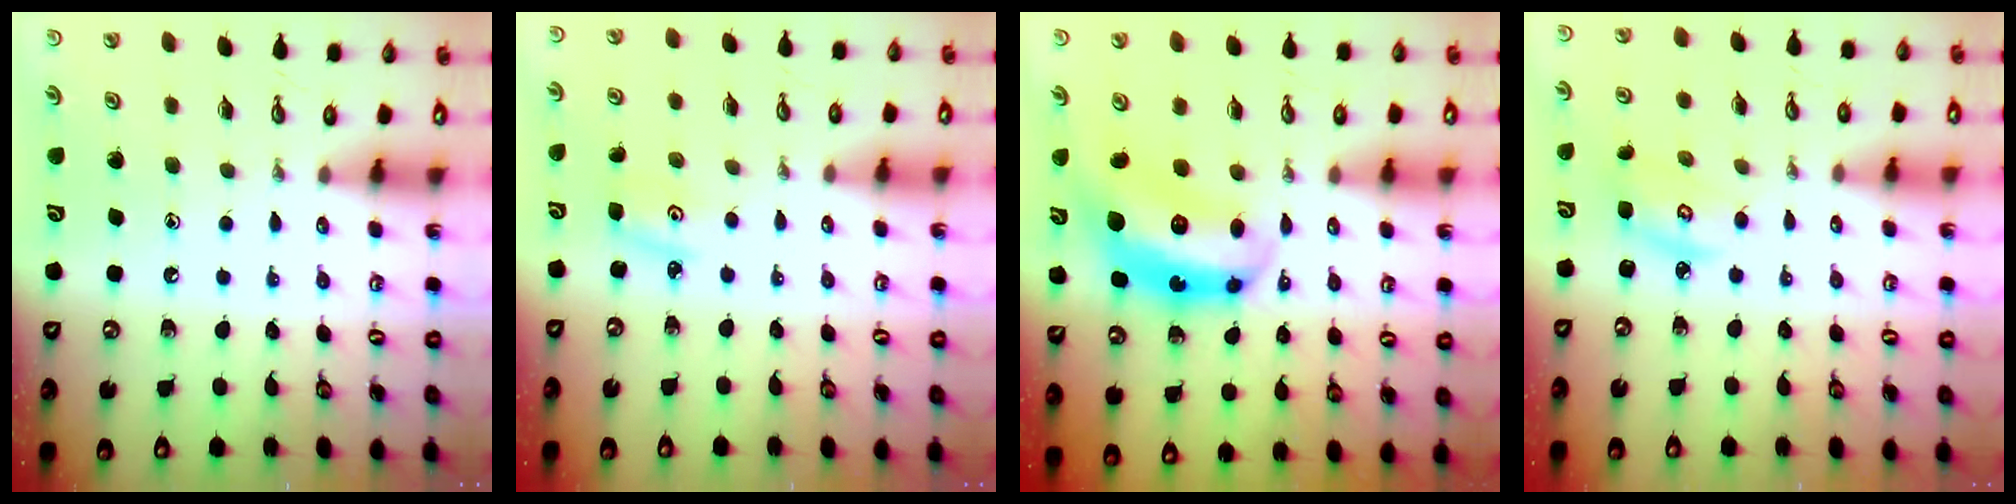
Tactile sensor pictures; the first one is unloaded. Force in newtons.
{"total": 2.9, "press": 2.9, "slide": 0.3}
{"total": 9.1, "press": 9.0, "slide": 0.8}
{"total": 3.6, "press": 3.6, "slide": 0.3}